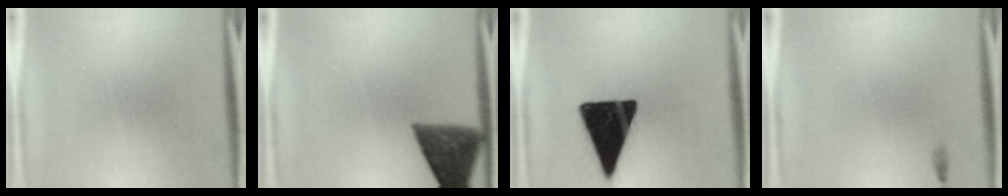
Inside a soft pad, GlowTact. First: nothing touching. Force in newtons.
{"total": 9.7}
{"total": 19.5}
{"total": 0.5}